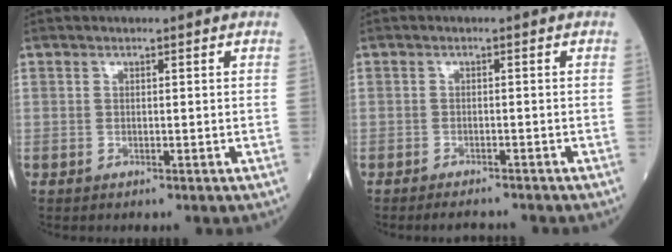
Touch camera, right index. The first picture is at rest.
{"total": 2.9, "force": [-2.7, 0.5, 0.8], "torque": [-0.010, -0.006, -0.040]}